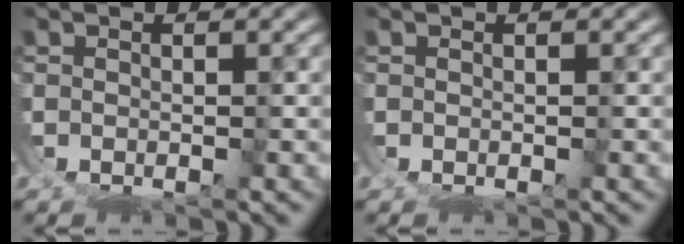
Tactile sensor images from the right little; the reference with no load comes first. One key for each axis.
{"total": 0.0}